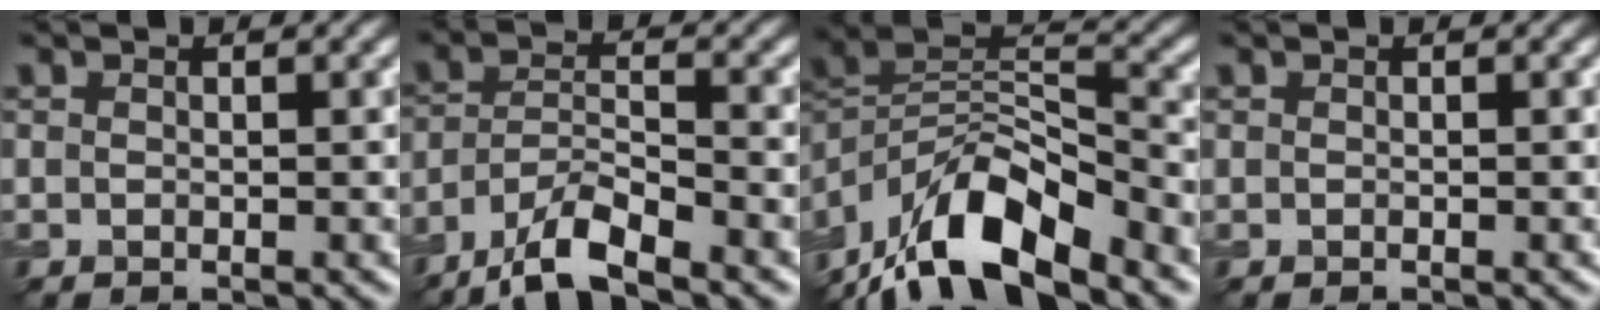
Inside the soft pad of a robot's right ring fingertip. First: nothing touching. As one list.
[{"total": 6.2, "force": [-4.8, 1.4, 3.7], "torque": [-0.065, 0.001, -0.094]}, {"total": 11.9, "force": [-8.4, 4.3, 7.3], "torque": [-0.137, 0.019, -0.160]}, {"total": 0.0}]